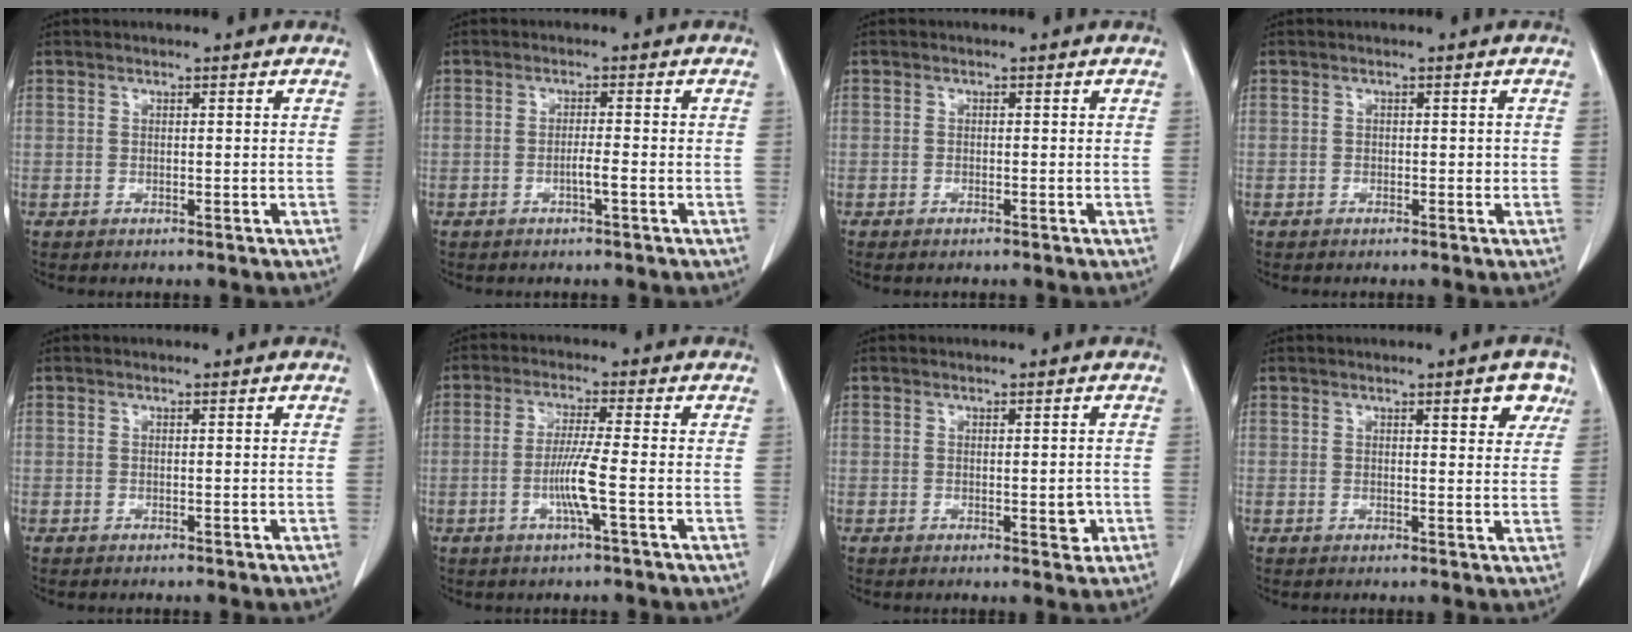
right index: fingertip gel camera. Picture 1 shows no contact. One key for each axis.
{"total": 1.7, "fx": -0.7, "fy": -0.2, "fz": 1.6, "tx": -0.029, "ty": 0.001, "tz": -0.014}
{"total": 0.6, "fx": -0.5, "fy": 0.1, "fz": 0.4, "tx": -0.009, "ty": -0.002, "tz": -0.005}
{"total": 0.6, "fx": 0.0, "fy": 0.5, "fz": 0.3, "tx": 0.003, "ty": 0.003, "tz": 0.001}
{"total": 0.0}
{"total": 5.6, "fx": -1.4, "fy": -0.7, "fz": 5.4, "tx": -0.103, "ty": -0.005, "tz": -0.028}
{"total": 2.3, "fx": -0.4, "fy": 0.8, "fz": 2.1, "tx": -0.034, "ty": -0.005, "tz": -0.001}
{"total": 4.4, "fx": 2.5, "fy": 1.2, "fz": 3.4, "tx": -0.039, "ty": -0.001, "tz": 0.028}